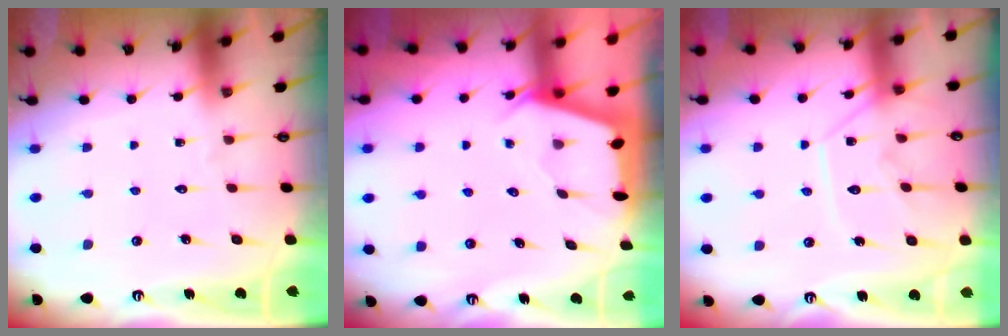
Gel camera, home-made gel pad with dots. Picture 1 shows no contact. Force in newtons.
{"total": 2.2, "press": 2.1, "slide": 0.3}
{"total": 10.3, "press": 10.2, "slide": 0.5}